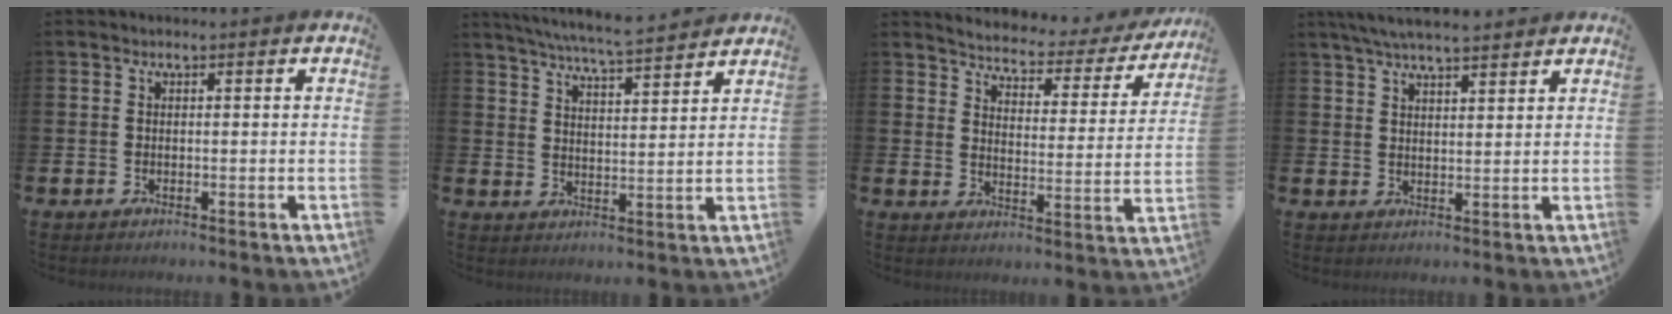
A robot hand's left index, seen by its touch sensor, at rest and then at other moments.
{"total": 6.5, "force": [6.3, -0.3, 1.6], "torque": [-0.056, -0.038, 0.113]}
{"total": 3.5, "force": [3.3, 0.9, 0.8], "torque": [-0.042, -0.033, 0.048]}
{"total": 5.6, "force": [5.2, 0.7, 1.9], "torque": [-0.049, -0.014, 0.095]}